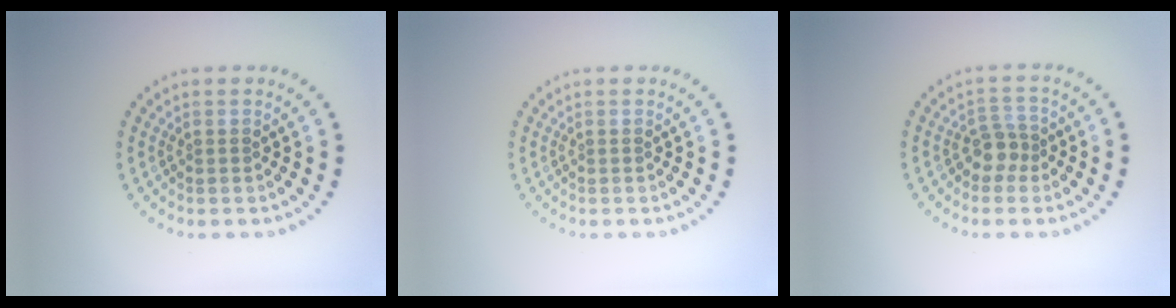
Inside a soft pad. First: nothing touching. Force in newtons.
{"total": 0.0}
{"total": 2.1, "press": 1.8, "slide": 1.1}